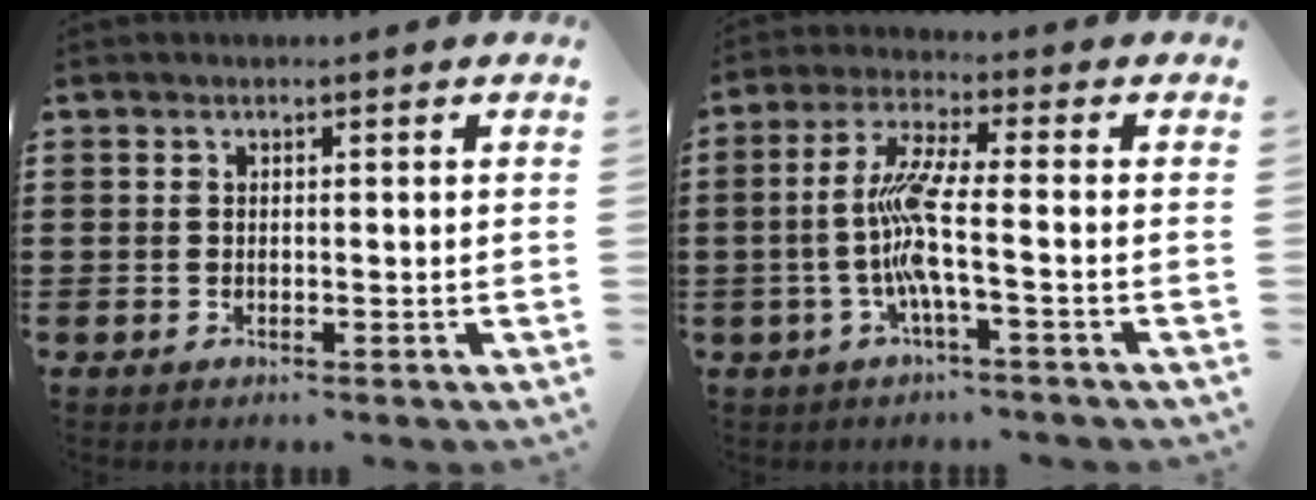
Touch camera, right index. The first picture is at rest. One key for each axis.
{"total": 7.9, "fx": -1.7, "fy": 0.4, "fz": 7.7, "tx": -0.178, "ty": -0.019, "tz": -0.045}